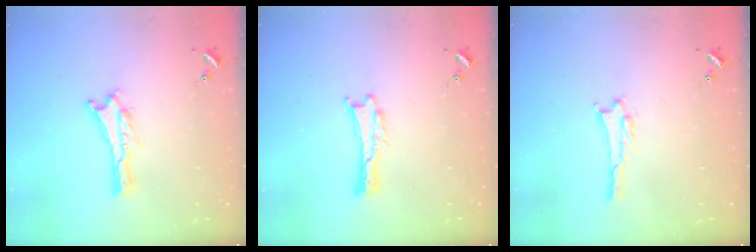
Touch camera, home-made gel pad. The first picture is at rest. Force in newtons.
{"total": 0.0}
{"total": 0.6, "press": 0.6, "slide": 0.1}